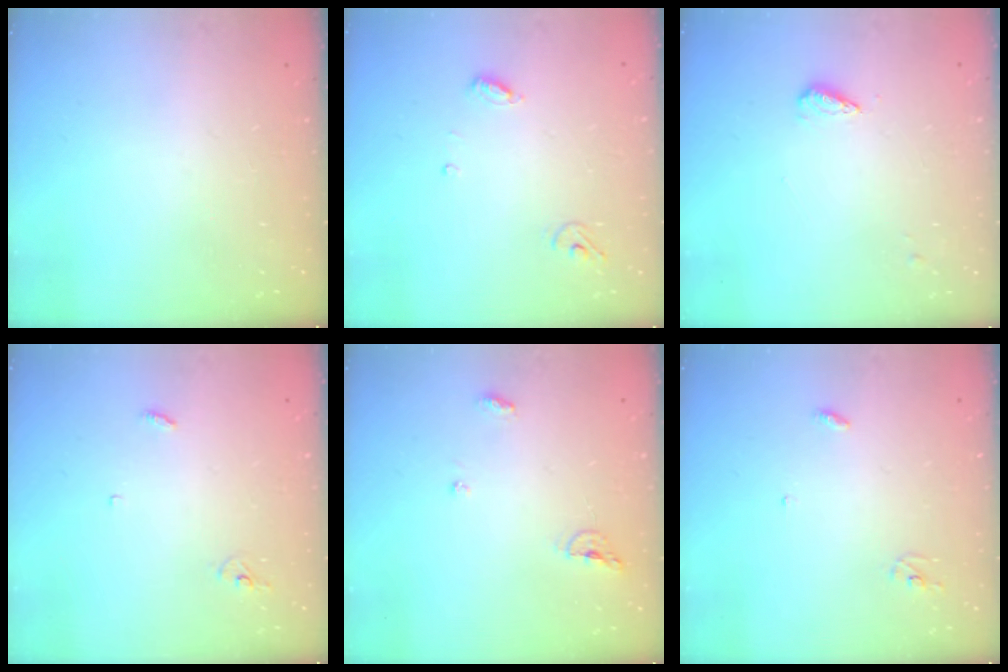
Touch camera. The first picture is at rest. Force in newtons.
{"total": 5.0, "press": 5.0, "slide": 0.4}
{"total": 3.9, "press": 3.8, "slide": 0.4}
{"total": 2.9, "press": 2.9, "slide": 0.2}
{"total": 6.8, "press": 6.7, "slide": 0.6}
{"total": 2.8, "press": 2.8, "slide": 0.2}